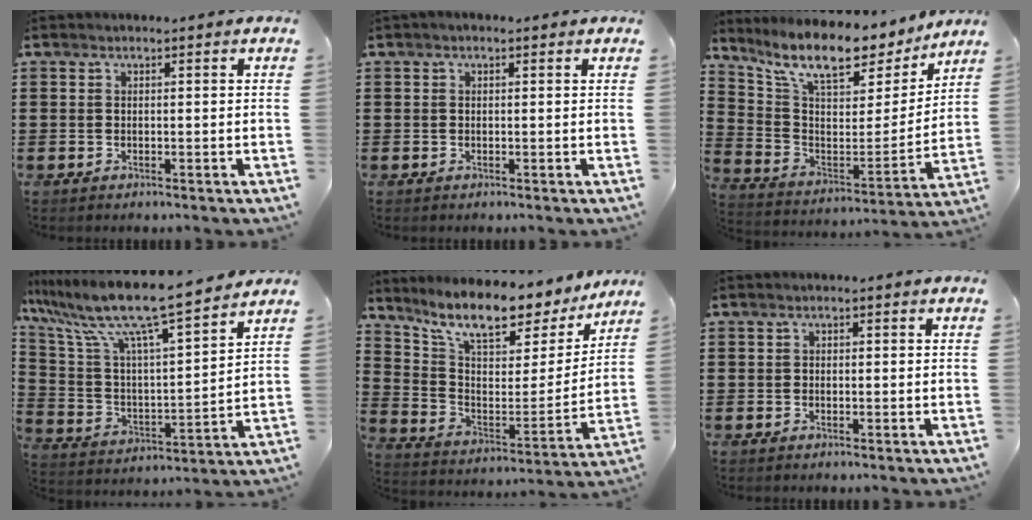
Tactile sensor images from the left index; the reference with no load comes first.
{"total": 0.6, "force": [-0.1, 0.4, 0.4], "torque": [-0.007, 0.003, -0.004]}
{"total": 11.1, "force": [9.1, 3.0, 5.6], "torque": [-0.133, -0.064, 0.153]}
{"total": 11.0, "force": [9.3, 0.2, 5.9], "torque": [-0.154, -0.067, 0.154]}
{"total": 10.6, "force": [8.9, 2.6, 5.2], "torque": [-0.126, -0.063, 0.149]}
{"total": 0.7, "force": [-0.4, 0.5, 0.4], "torque": [-0.010, 0.001, -0.007]}